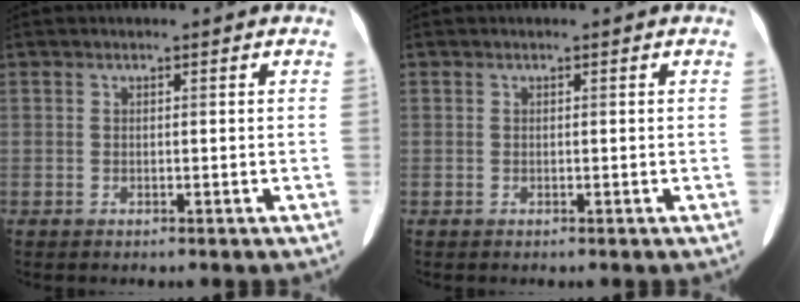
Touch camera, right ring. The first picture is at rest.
{"total": 0.0}